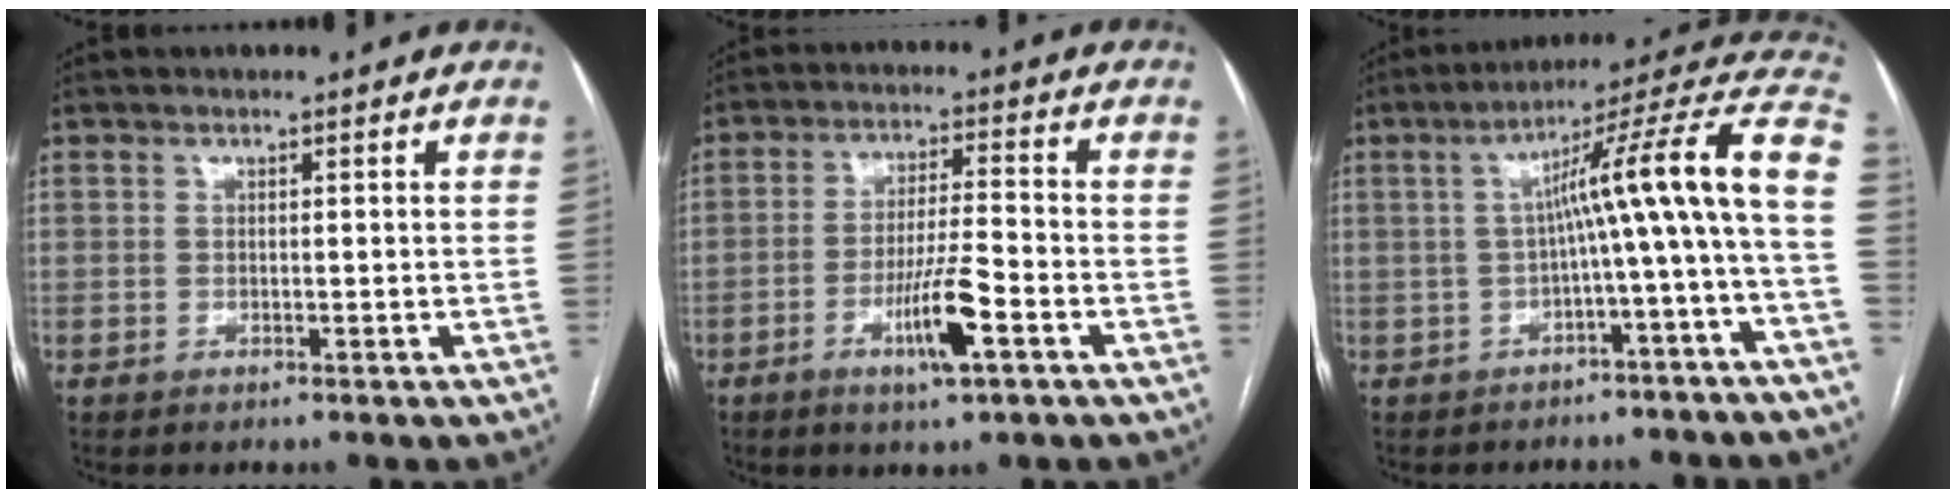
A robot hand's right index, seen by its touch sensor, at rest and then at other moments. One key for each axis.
{"total": 8.2, "fx": -3.6, "fy": 0.4, "fz": 7.3, "tx": -0.136, "ty": -0.004, "tz": -0.061}
{"total": 14.7, "fx": -1.5, "fy": -1.2, "fz": 14.6, "tx": -0.194, "ty": 0.044, "tz": -0.031}